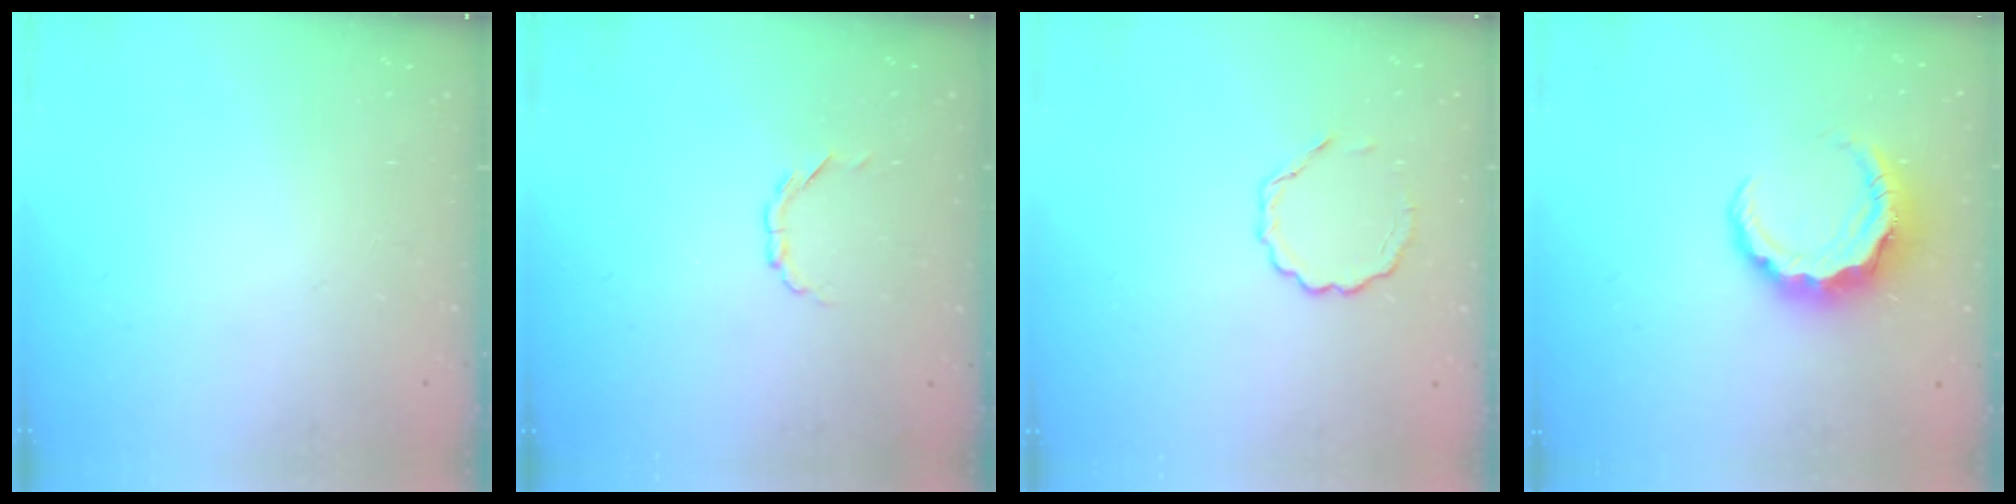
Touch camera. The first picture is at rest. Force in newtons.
{"total": 2.6, "press": 2.5, "slide": 0.9}
{"total": 3.4, "press": 3.3, "slide": 1.0}
{"total": 7.8, "press": 7.8, "slide": 0.8}